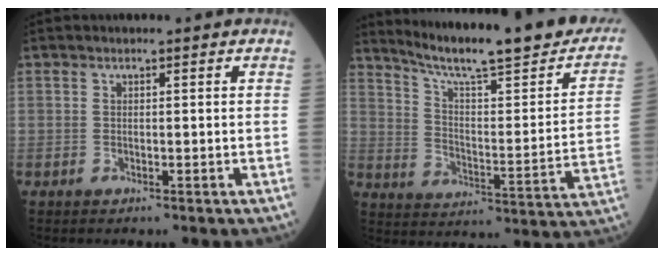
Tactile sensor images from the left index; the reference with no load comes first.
{"total": 24.2, "force": [20.5, 2.2, 12.8], "torque": [-0.194, -0.045, 0.279]}